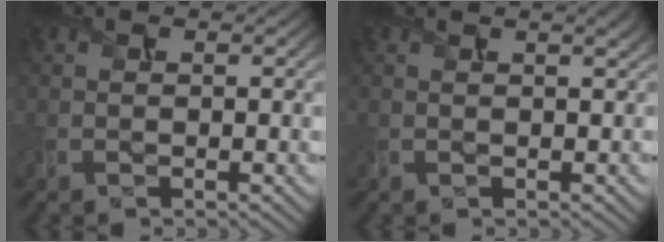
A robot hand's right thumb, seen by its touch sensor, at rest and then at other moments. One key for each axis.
{"total": 2.3, "fx": 1.3, "fy": 0.6, "fz": 1.7, "tx": -0.026, "ty": 0.010, "tz": 0.009}